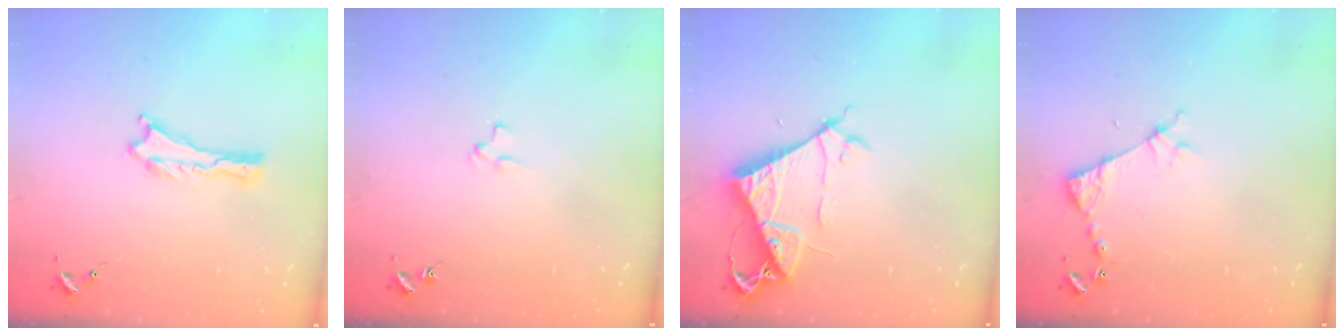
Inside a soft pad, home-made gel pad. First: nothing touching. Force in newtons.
{"total": 1.9, "press": 1.9, "slide": 0.2}
{"total": 7.5, "press": 7.5, "slide": 0.5}
{"total": 3.8, "press": 3.8, "slide": 0.4}